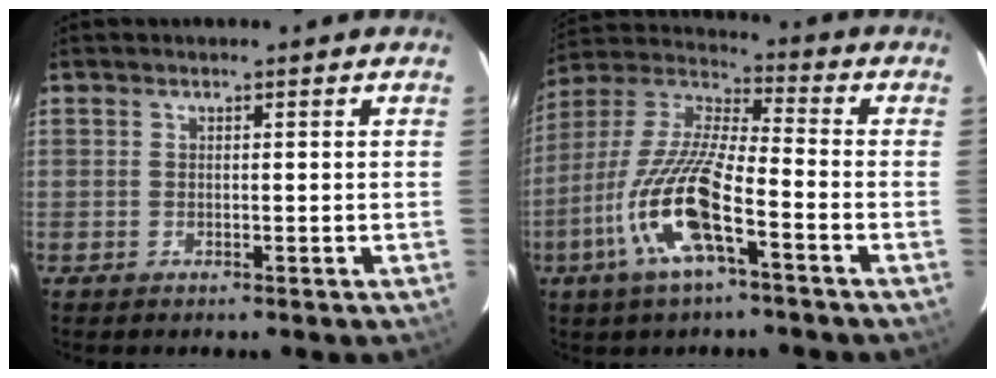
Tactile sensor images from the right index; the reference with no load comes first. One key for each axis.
{"total": 16.1, "fx": -7.2, "fy": 3.3, "fz": 14.0, "tx": -0.288, "ty": -0.014, "tz": -0.147}